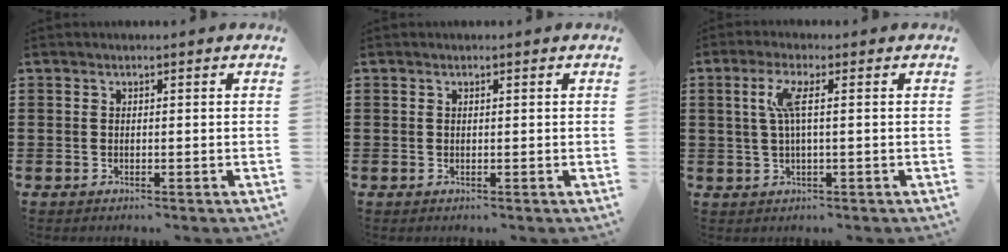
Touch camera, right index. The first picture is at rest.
{"total": 0.0}
{"total": 4.3, "force": [0.7, 0.4, 4.3], "torque": [-0.098, -0.007, 0.005]}